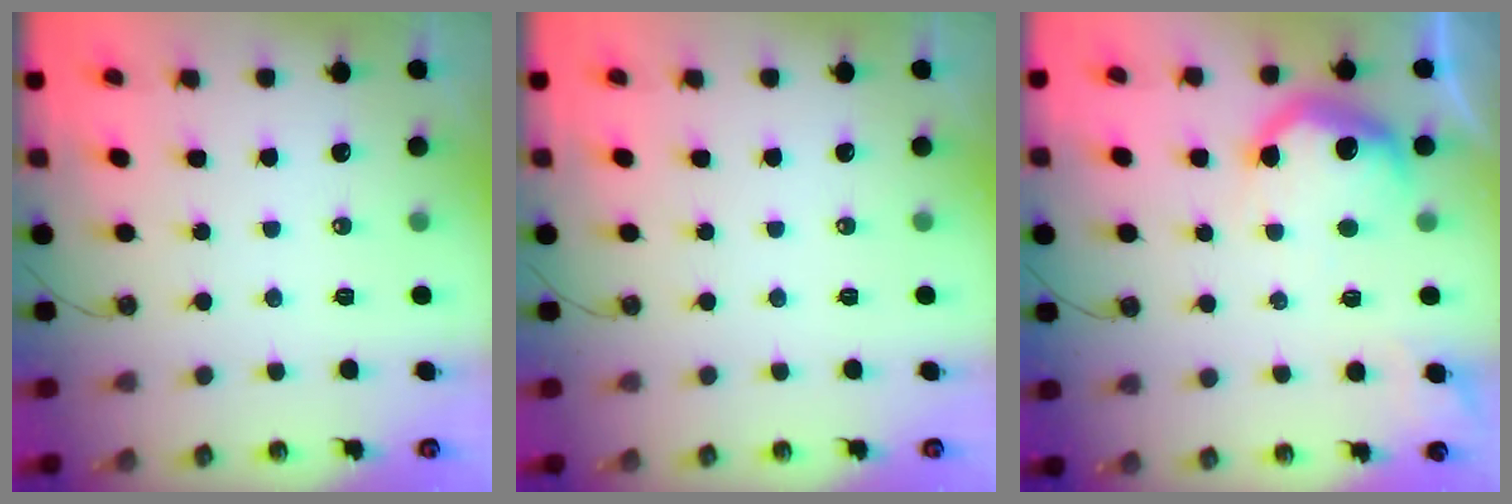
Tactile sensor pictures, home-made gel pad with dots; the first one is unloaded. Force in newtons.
{"total": 0.0}
{"total": 15.2, "press": 15.1, "slide": 1.4}